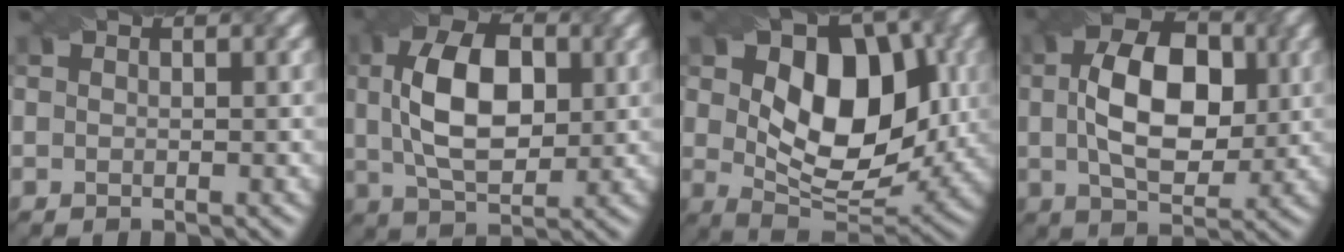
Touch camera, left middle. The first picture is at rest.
{"total": 7.0, "force": [-0.1, 4.0, 5.8], "torque": [-0.126, 0.022, 0.012]}
{"total": 9.4, "force": [0.7, 6.0, 7.2], "torque": [-0.129, 0.007, 0.018]}
{"total": 7.4, "force": [-0.2, 4.4, 6.0], "torque": [-0.115, 0.023, 0.006]}